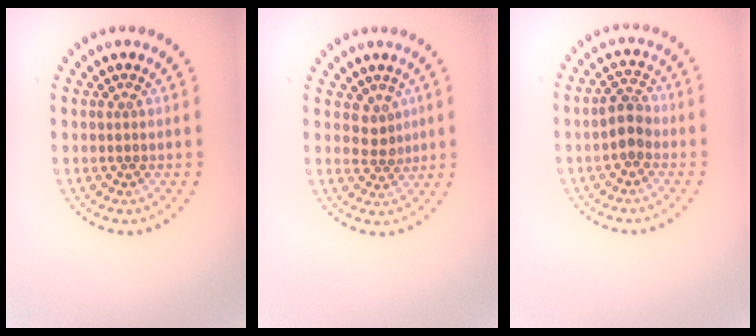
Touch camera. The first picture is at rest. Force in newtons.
{"total": 1.8, "press": 1.3, "slide": 1.3}
{"total": 2.4, "press": 2.3, "slide": 0.5}